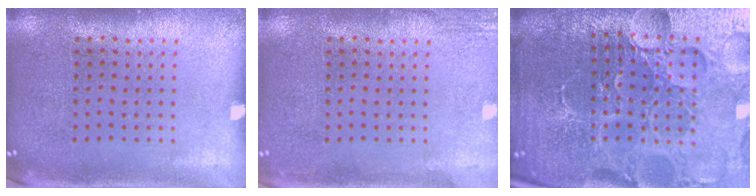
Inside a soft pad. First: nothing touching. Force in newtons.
{"total": 1.9, "press": 1.9, "slide": 0.2}
{"total": 6.8, "press": 6.0, "slide": 3.2}